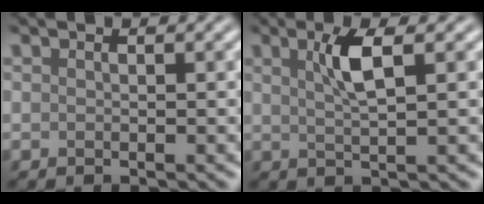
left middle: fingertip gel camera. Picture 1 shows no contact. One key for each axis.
{"total": 3.2, "fx": 1.2, "fy": 0.7, "fz": 2.9, "tx": -0.053, "ty": 0.005, "tz": 0.021}